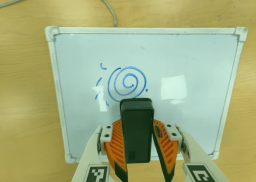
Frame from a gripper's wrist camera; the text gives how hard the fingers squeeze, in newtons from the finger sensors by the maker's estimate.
{"total": 7.8, "left": 6.8, "right": 8.8}